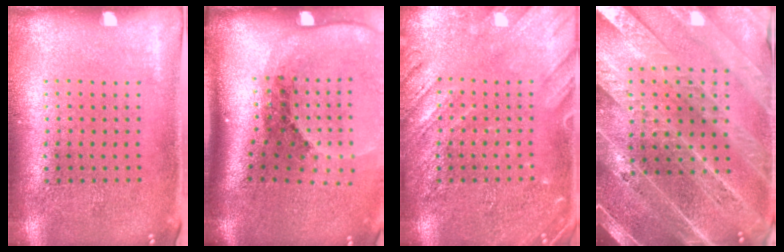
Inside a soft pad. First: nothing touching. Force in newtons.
{"total": 2.6, "press": 1.9, "slide": 1.8}
{"total": 2.9, "press": 2.8, "slide": 0.3}
{"total": 4.9, "press": 4.3, "slide": 2.3}